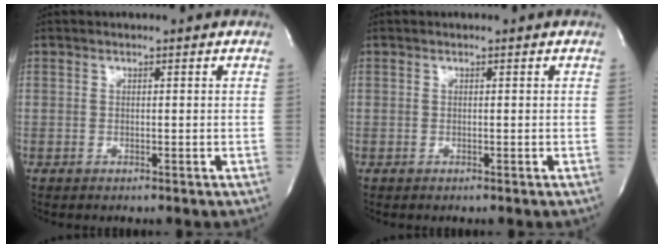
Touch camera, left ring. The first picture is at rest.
{"total": 0.0}